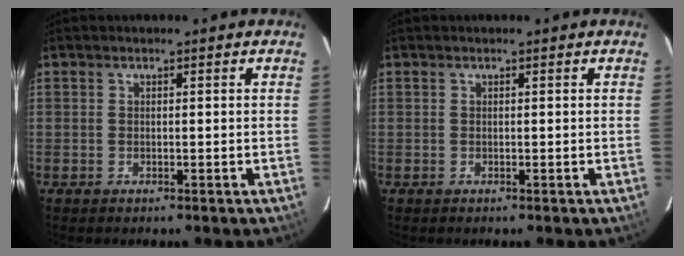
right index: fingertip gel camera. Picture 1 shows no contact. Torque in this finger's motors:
{"motor_torque": [0.00, 0.00, 0.02, 0.00]}